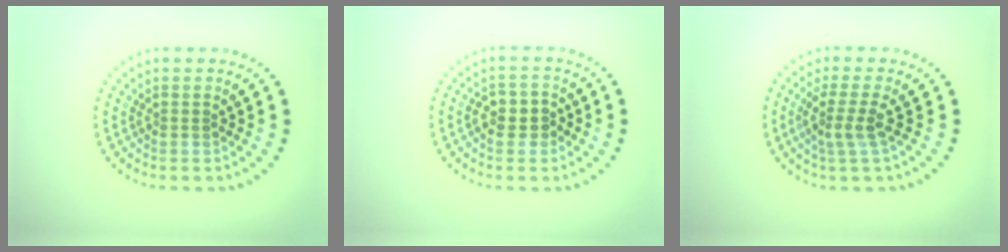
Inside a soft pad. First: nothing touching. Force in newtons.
{"total": 2.5, "press": 2.4, "slide": 0.8}
{"total": 2.5, "press": 1.9, "slide": 1.6}